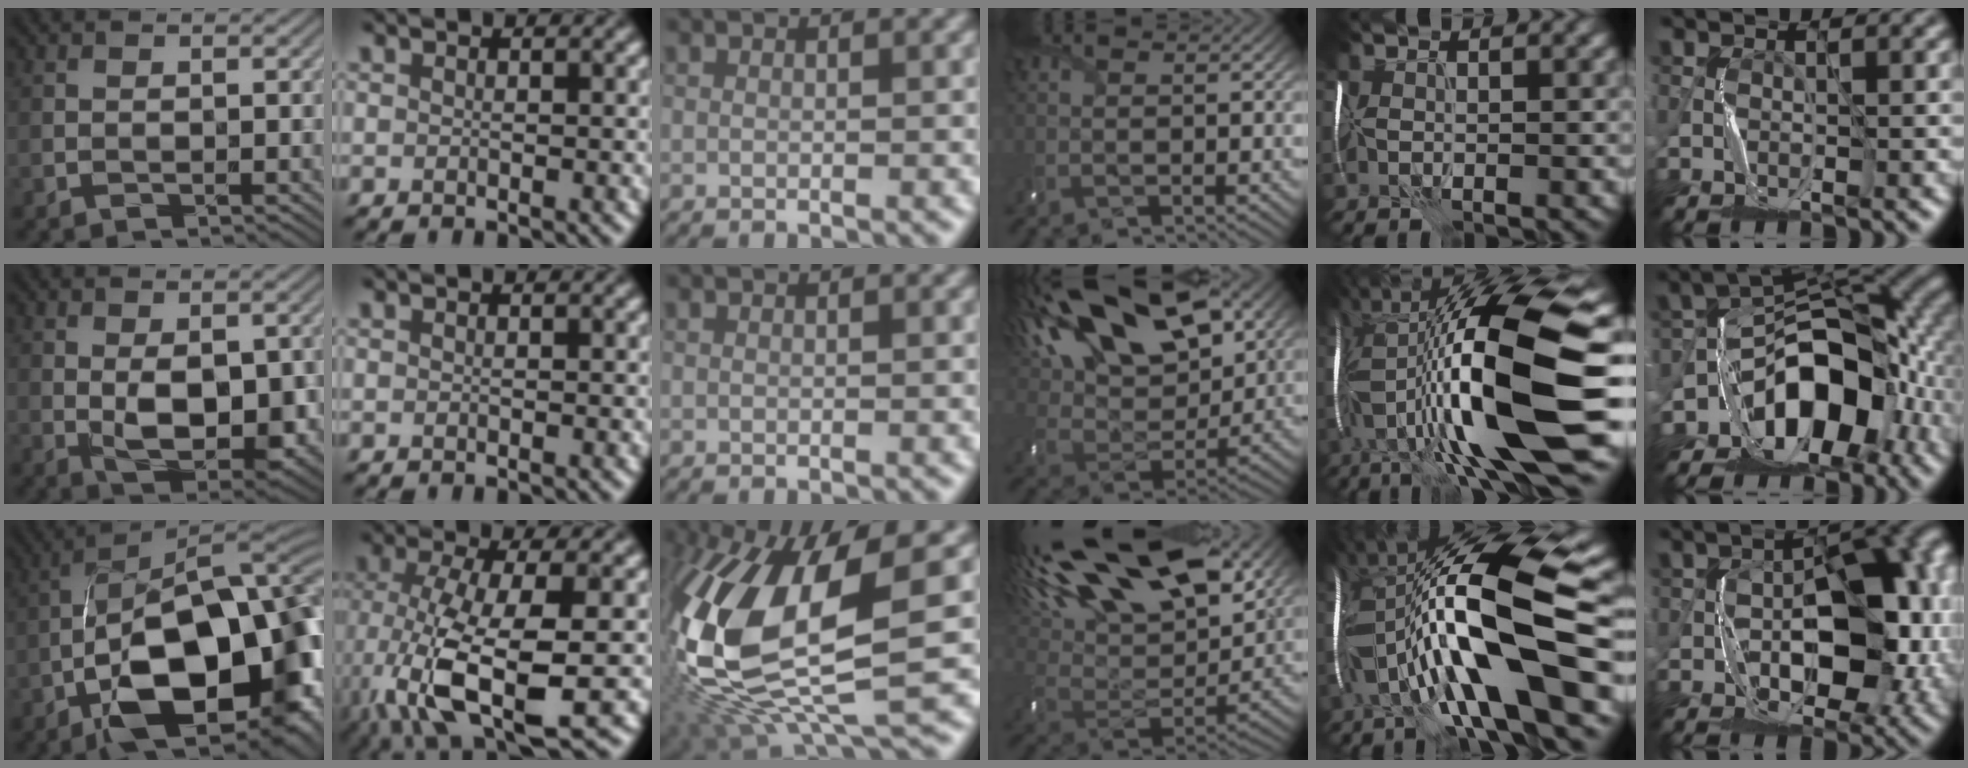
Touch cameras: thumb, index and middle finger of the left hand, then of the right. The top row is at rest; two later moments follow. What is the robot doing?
{"motion": "wrap", "object": "thread"}